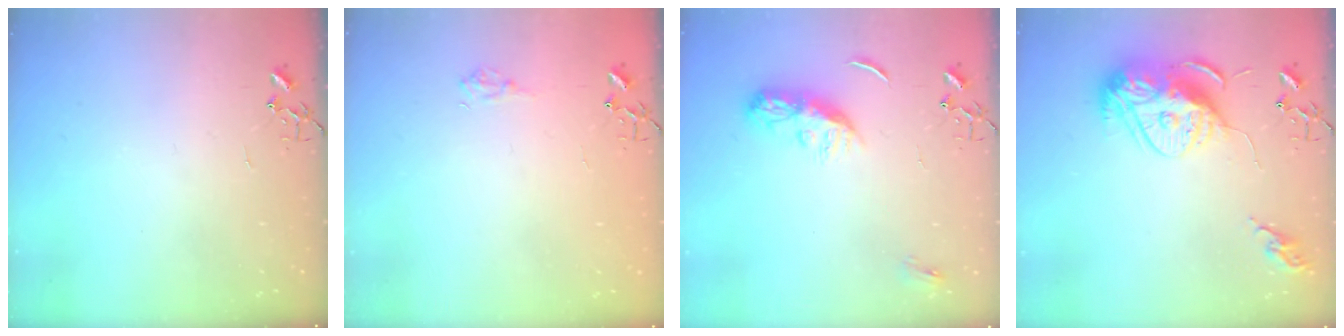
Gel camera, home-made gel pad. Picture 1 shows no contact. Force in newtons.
{"total": 5.9, "press": 5.9, "slide": 0.6}
{"total": 8.7, "press": 8.7, "slide": 0.4}
{"total": 16.2, "press": 16.1, "slide": 1.3}